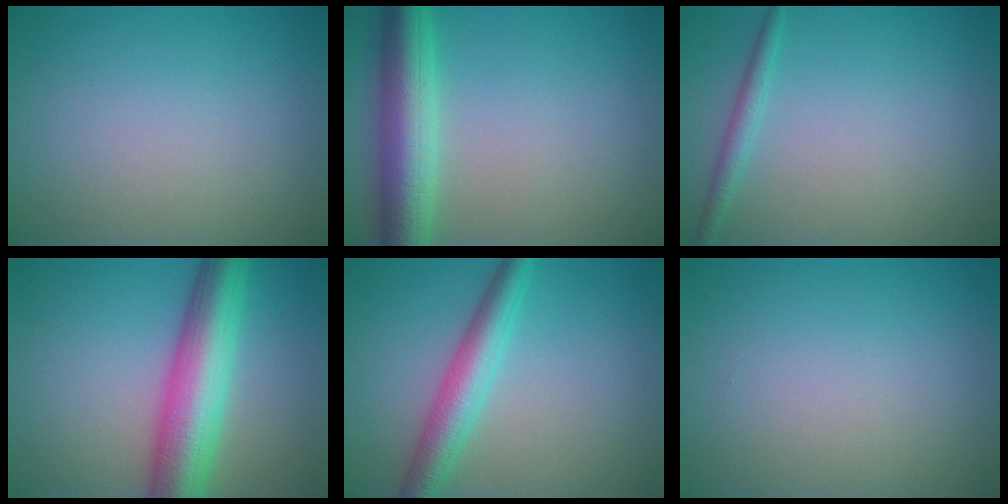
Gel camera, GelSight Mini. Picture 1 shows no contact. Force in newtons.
{"total": 6.6, "press": 6.6, "slide": 0.1}
{"total": 1.5, "press": 1.5, "slide": 0.1}
{"total": 8.9, "press": 8.9, "slide": 0.3}
{"total": 4.4, "press": 4.4, "slide": 0.1}
{"total": 0.0}